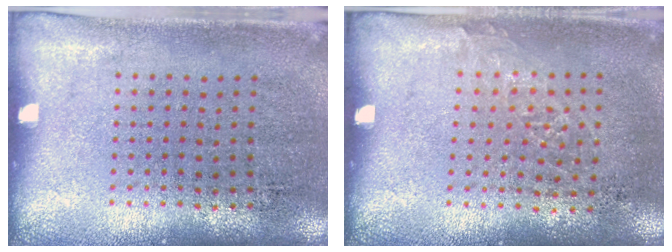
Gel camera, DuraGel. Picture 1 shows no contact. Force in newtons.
{"total": 0.9, "press": 0.8, "slide": 0.4}